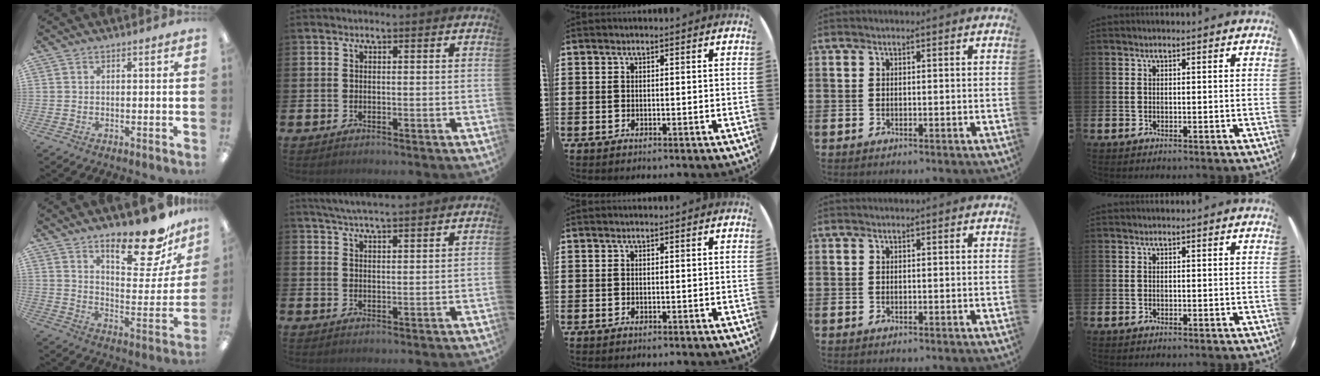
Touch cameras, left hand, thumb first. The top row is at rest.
{"thumb": {"total": 19.8, "force": [14.1, 6.6, 12.1], "torque": [-0.166, -0.093, 0.227]}, "index": {"total": 4.8, "force": [4.7, -0.3, 0.9], "torque": [-0.037, -0.015, 0.086]}}